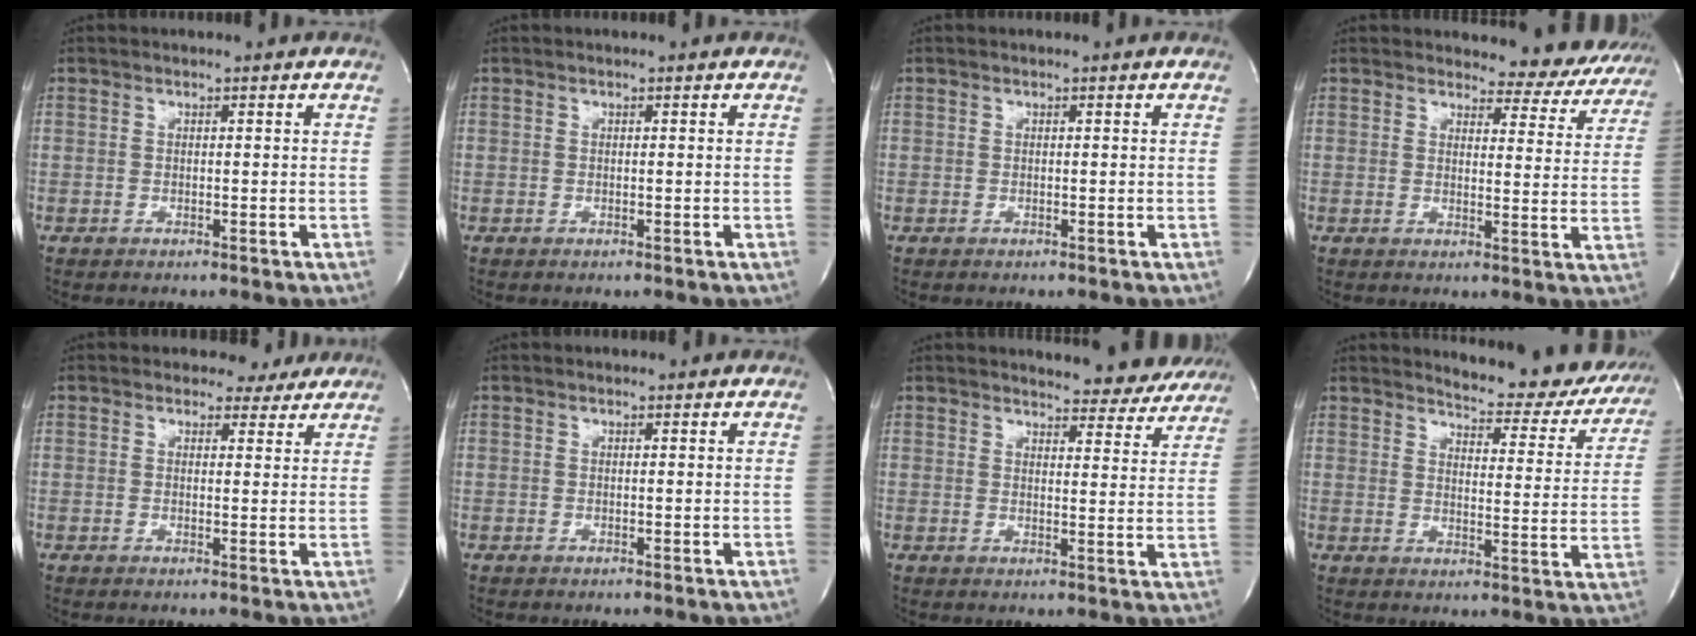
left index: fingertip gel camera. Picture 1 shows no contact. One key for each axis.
{"total": 0.0}
{"total": 0.0}
{"total": 9.8, "fx": 9.4, "fy": 2.5, "fz": -0.1, "tx": 0.029, "ty": -0.040, "tz": 0.082}
{"total": 3.0, "fx": 2.6, "fy": 1.6, "fz": 0.0, "tx": 0.001, "ty": -0.002, "tz": 0.023}
{"total": 0.0}
{"total": 11.9, "fx": 11.6, "fy": 2.5, "fz": 1.7, "tx": 0.003, "ty": -0.031, "tz": 0.113}
{"total": 15.1, "fx": 14.3, "fy": 3.3, "fz": 3.3, "tx": -0.021, "ty": -0.059, "tz": 0.149}